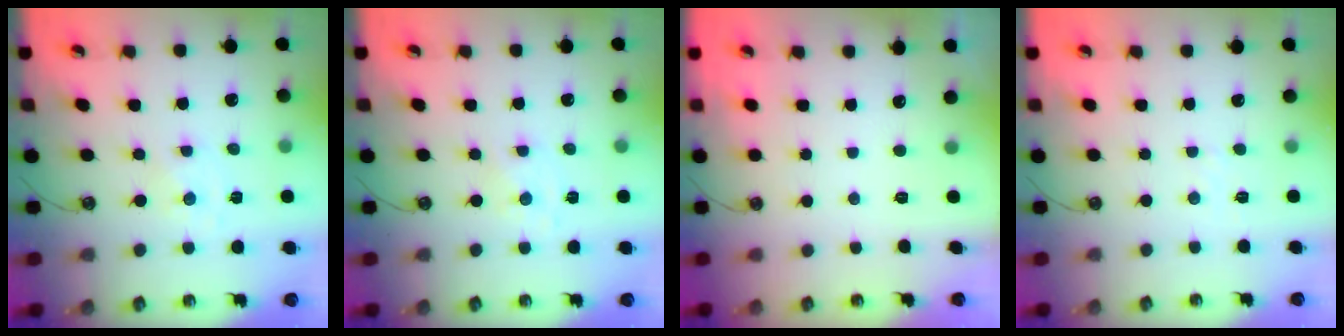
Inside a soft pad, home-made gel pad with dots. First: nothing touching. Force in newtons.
{"total": 0.6, "press": 0.6, "slide": 0.2}
{"total": 0.0}
{"total": 2.1, "press": 2.1, "slide": 0.4}